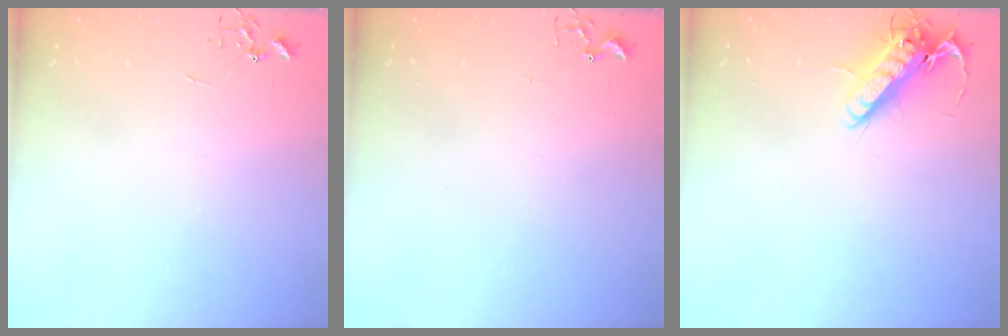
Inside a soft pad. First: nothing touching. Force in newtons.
{"total": 1.9, "press": 1.9, "slide": 0.2}
{"total": 13.3, "press": 13.1, "slide": 2.4}